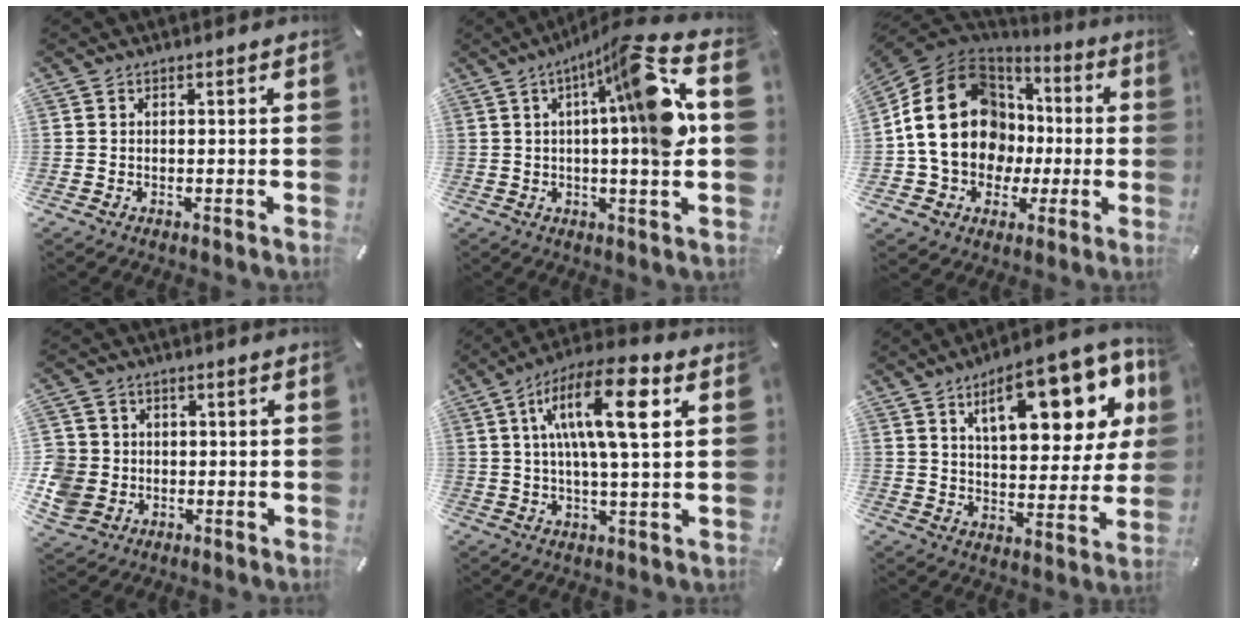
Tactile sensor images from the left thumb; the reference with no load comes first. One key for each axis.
{"total": 18.1, "fx": 3.8, "fy": 1.5, "fz": 17.6, "tx": -0.269, "ty": -0.018, "tz": 0.037}
{"total": 22.8, "fx": 0.5, "fy": 18.8, "fz": 12.9, "tx": -0.250, "ty": 0.008, "tz": 0.024}
{"total": 7.6, "fx": -1.5, "fy": 7.1, "fz": 2.4, "tx": -0.074, "ty": 0.012, "tz": -0.028}
{"total": 14.6, "fx": 4.5, "fy": 3.5, "fz": 13.5, "tx": -0.246, "ty": 0.003, "tz": 0.068}
{"total": 20.7, "fx": 10.0, "fy": 9.1, "fz": 15.7, "tx": -0.219, "ty": -0.042, "tz": 0.157}